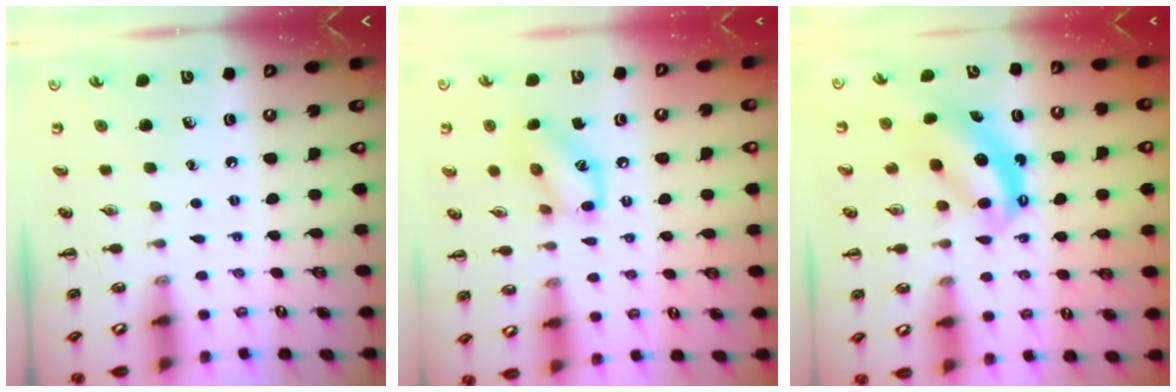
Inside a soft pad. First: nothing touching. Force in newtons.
{"total": 11.2, "press": 11.2, "slide": 0.9}
{"total": 6.2, "press": 6.1, "slide": 0.8}